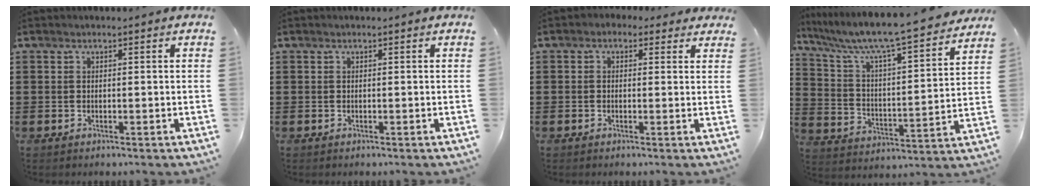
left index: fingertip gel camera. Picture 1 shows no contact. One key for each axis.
{"total": 0.0}
{"total": 1.6, "fx": 0.4, "fy": 1.5, "fz": 0.5, "tx": -0.015, "ty": 0.009, "tz": 0.007}
{"total": 7.7, "fx": 6.9, "fy": -0.1, "fz": 3.5, "tx": -0.100, "ty": -0.057, "tz": 0.108}